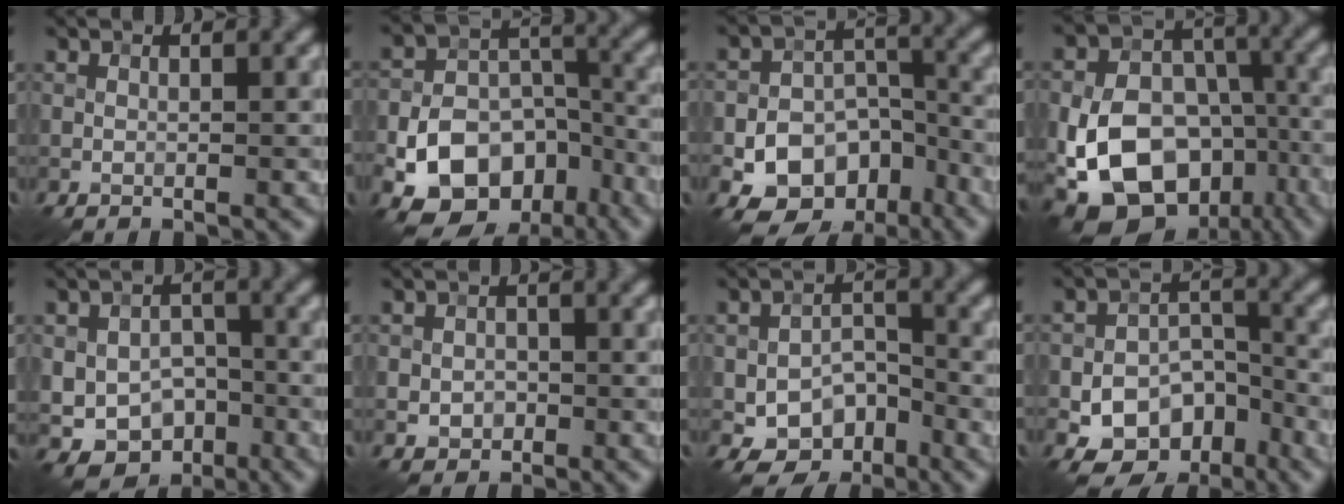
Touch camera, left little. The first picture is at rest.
{"total": 11.9, "force": [-6.2, 8.0, 6.2], "torque": [-0.100, 0.008, -0.104]}
{"total": 10.7, "force": [-6.3, 7.1, 4.9], "torque": [-0.060, -0.004, -0.108]}
{"total": 13.6, "force": [-5.1, 9.4, 8.4], "torque": [-0.144, -0.011, -0.086]}
{"total": 7.2, "force": [-3.1, 5.1, 4.1], "torque": [-0.069, -0.009, -0.049]}
{"total": 1.7, "force": [-0.6, 1.4, 0.7], "torque": [-0.010, -0.001, -0.013]}
{"total": 4.7, "force": [-2.2, 3.1, 2.8], "torque": [-0.045, -0.002, -0.038]}
{"total": 8.0, "force": [-4.5, 5.1, 4.0], "torque": [-0.054, 0.004, -0.073]}